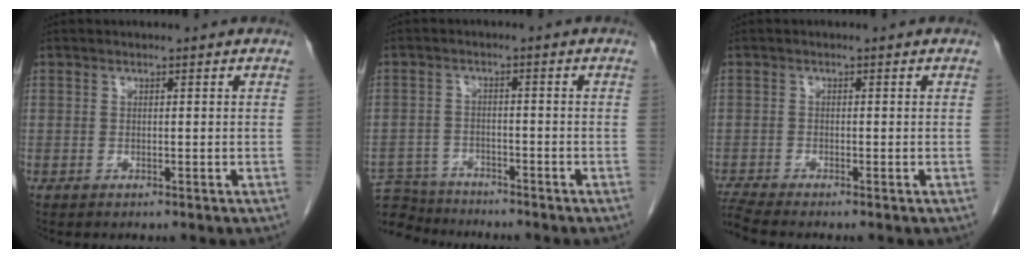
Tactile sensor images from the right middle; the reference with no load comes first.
{"total": 8.1, "force": [-7.9, 2.0, 0.7], "torque": [-0.018, 0.002, -0.136]}
{"total": 2.8, "force": [-2.6, -0.9, 0.5], "torque": [-0.027, -0.015, -0.053]}